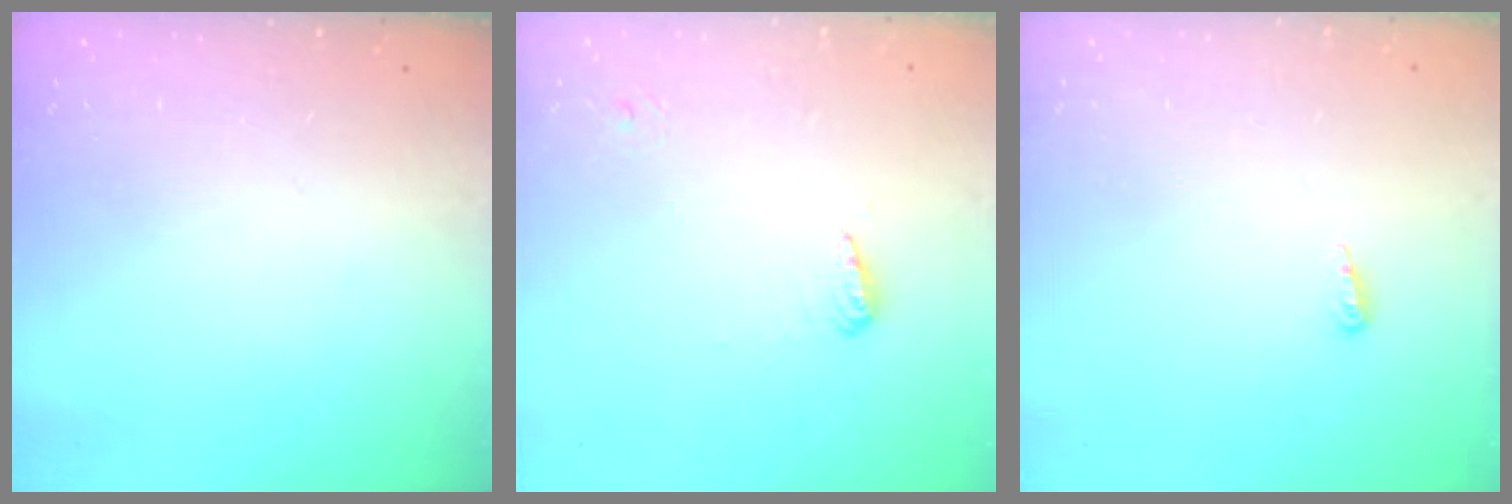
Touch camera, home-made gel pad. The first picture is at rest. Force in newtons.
{"total": 5.5, "press": 5.5, "slide": 1.0}
{"total": 5.7, "press": 5.2, "slide": 2.4}